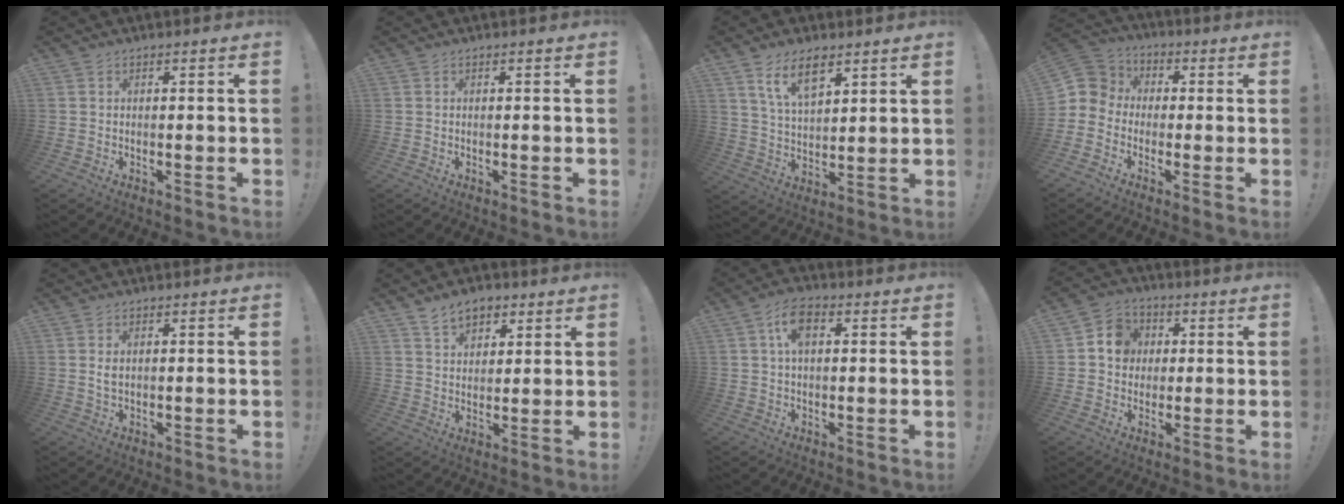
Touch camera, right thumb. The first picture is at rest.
{"total": 0.0}
{"total": 10.3, "force": [6.6, 4.7, 6.4], "torque": [-0.115, -0.022, 0.123]}
{"total": 6.4, "force": [-2.1, 5.8, 1.8], "torque": [-0.048, 0.018, -0.034]}
{"total": 1.8, "force": [0.6, 1.0, 1.3], "torque": [-0.011, -0.003, 0.007]}
{"total": 8.1, "force": [5.2, 5.3, 3.3], "torque": [-0.052, -0.021, 0.099]}
{"total": 7.0, "force": [2.0, 3.8, 5.6], "torque": [-0.092, 0.008, 0.037]}
{"total": 8.9, "force": [1.6, 8.2, 3.1], "torque": [-0.044, 0.005, 0.036]}